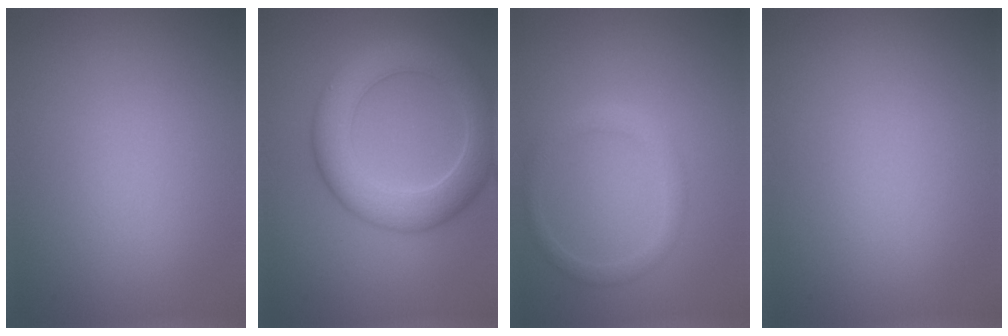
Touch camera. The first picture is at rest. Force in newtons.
{"total": 6.5, "press": 6.5, "slide": 0.3}
{"total": 1.9, "press": 1.8, "slide": 0.1}
{"total": 0.0}